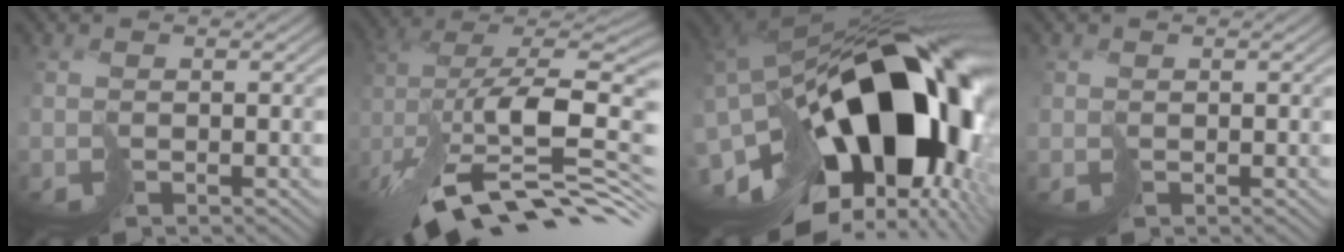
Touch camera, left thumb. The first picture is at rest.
{"total": 13.5, "force": [-5.0, 6.3, 10.9], "torque": [-0.219, 0.006, -0.080]}
{"total": 20.7, "force": [-4.8, 11.8, 16.3], "torque": [-0.317, -0.051, -0.059]}
{"total": 0.9, "force": [0.6, 0.3, -0.7], "torque": [0.016, 0.000, 0.006]}